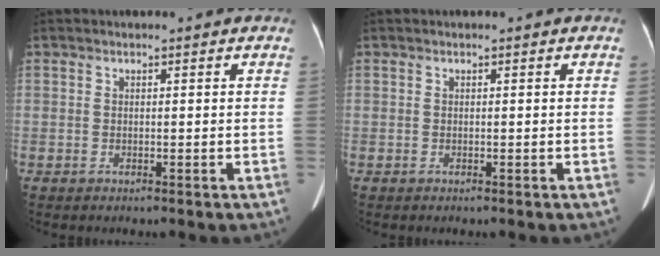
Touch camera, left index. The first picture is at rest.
{"total": 0.0}